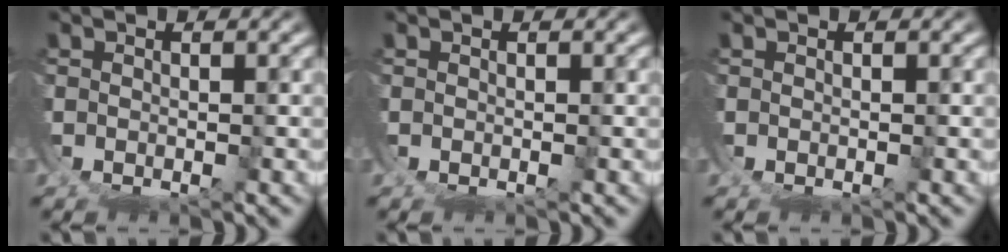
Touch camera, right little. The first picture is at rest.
{"total": 0.0}
{"total": 0.0}